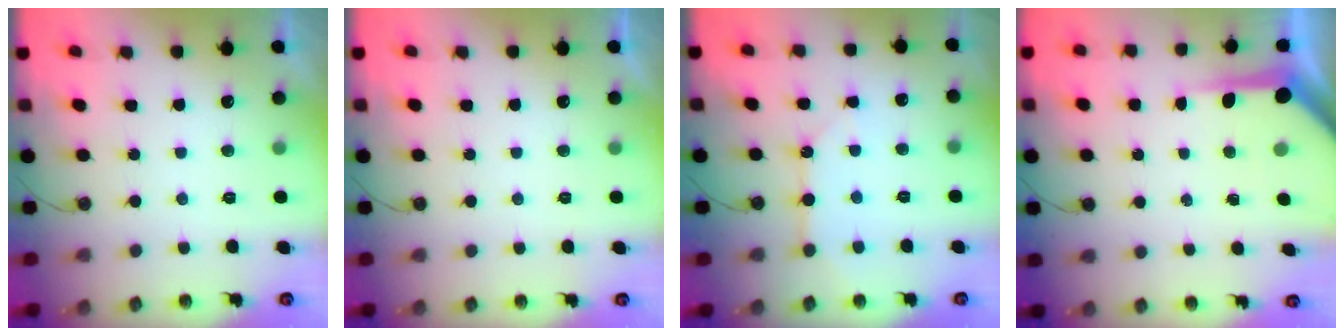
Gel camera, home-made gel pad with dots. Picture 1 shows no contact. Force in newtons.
{"total": 0.0}
{"total": 8.0, "press": 8.0, "slide": 0.8}
{"total": 6.4, "press": 6.4, "slide": 0.5}